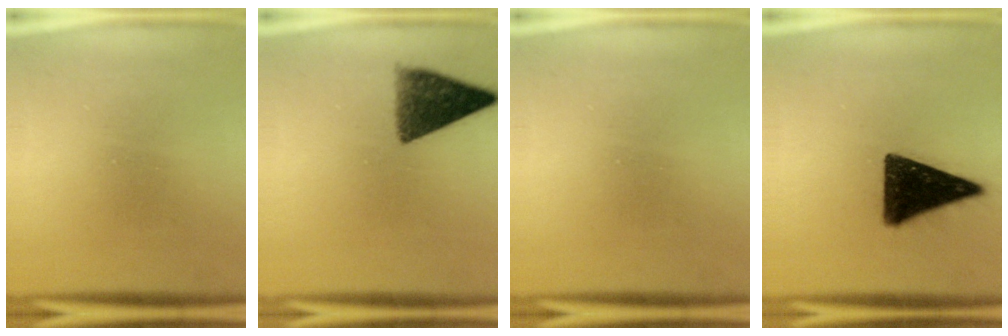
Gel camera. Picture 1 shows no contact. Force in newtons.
{"total": 8.7}
{"total": 0.0}
{"total": 14.2}